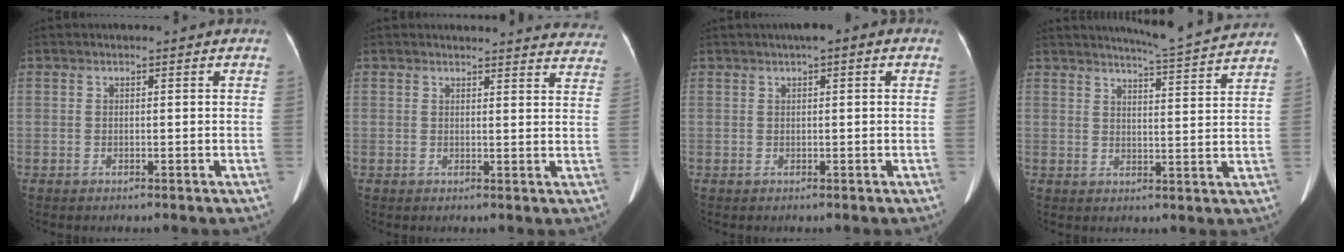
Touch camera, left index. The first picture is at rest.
{"total": 16.8, "force": [16.2, 3.2, 2.5], "torque": [-0.003, -0.051, 0.156]}
{"total": 2.4, "force": [1.1, 0.5, 2.0], "torque": [-0.033, 0.014, 0.012]}
{"total": 10.1, "force": [9.7, -1.0, 2.6], "torque": [-0.055, -0.009, 0.122]}